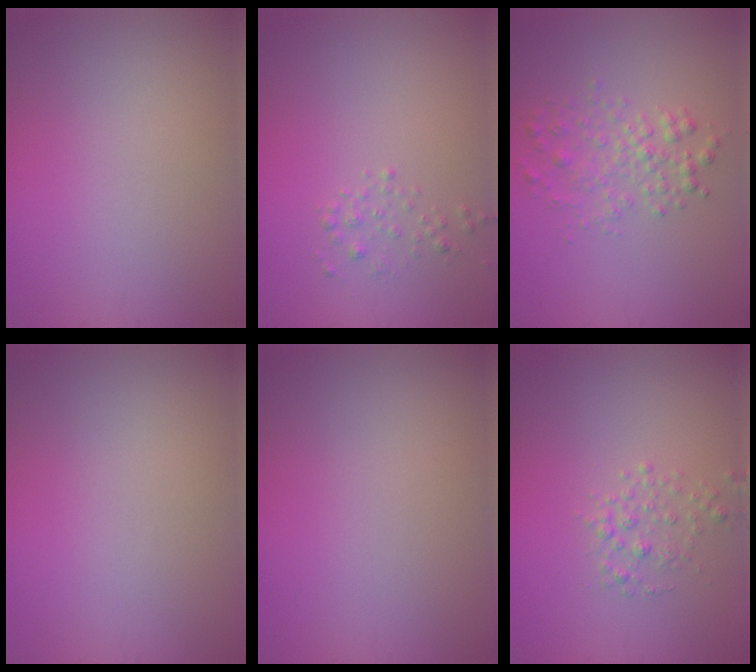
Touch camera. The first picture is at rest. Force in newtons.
{"total": 0.9, "press": 0.9, "slide": 0.0}
{"total": 2.5, "press": 2.5, "slide": 0.0}
{"total": 0.0}
{"total": 0.0}
{"total": 1.5, "press": 1.5, "slide": 0.0}